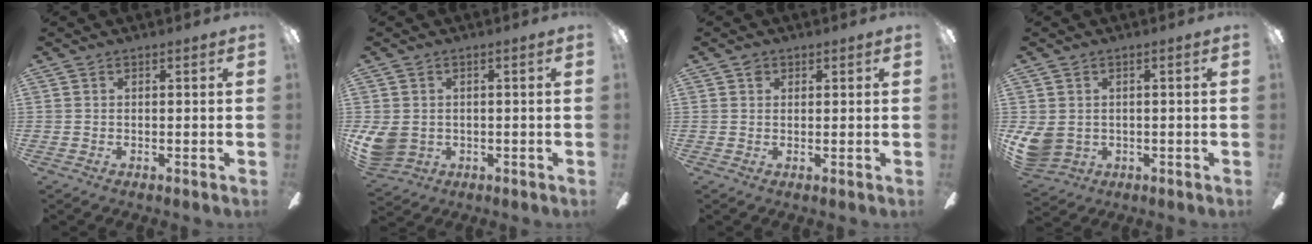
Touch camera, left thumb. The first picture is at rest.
{"total": 6.7, "force": [0.2, 5.8, 3.3], "torque": [-0.094, 0.003, 0.006]}
{"total": 1.6, "force": [1.0, 1.1, 0.5], "torque": [-0.012, 0.003, 0.019]}
{"total": 6.2, "force": [0.7, 5.4, 3.0], "torque": [-0.075, -0.004, 0.013]}